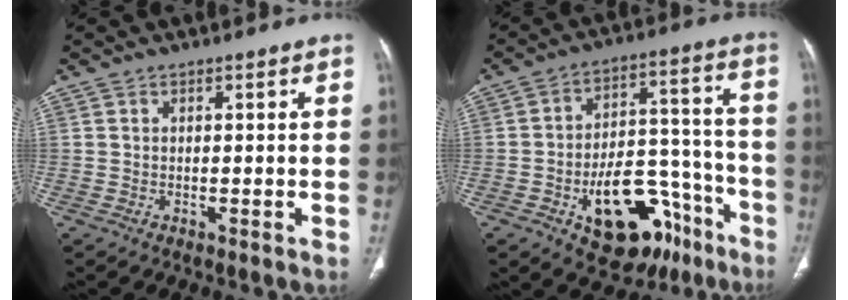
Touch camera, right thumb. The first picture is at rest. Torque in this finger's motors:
{"motor_torque": [5.01, 0.00, 0.91, -0.86, 0.31]}